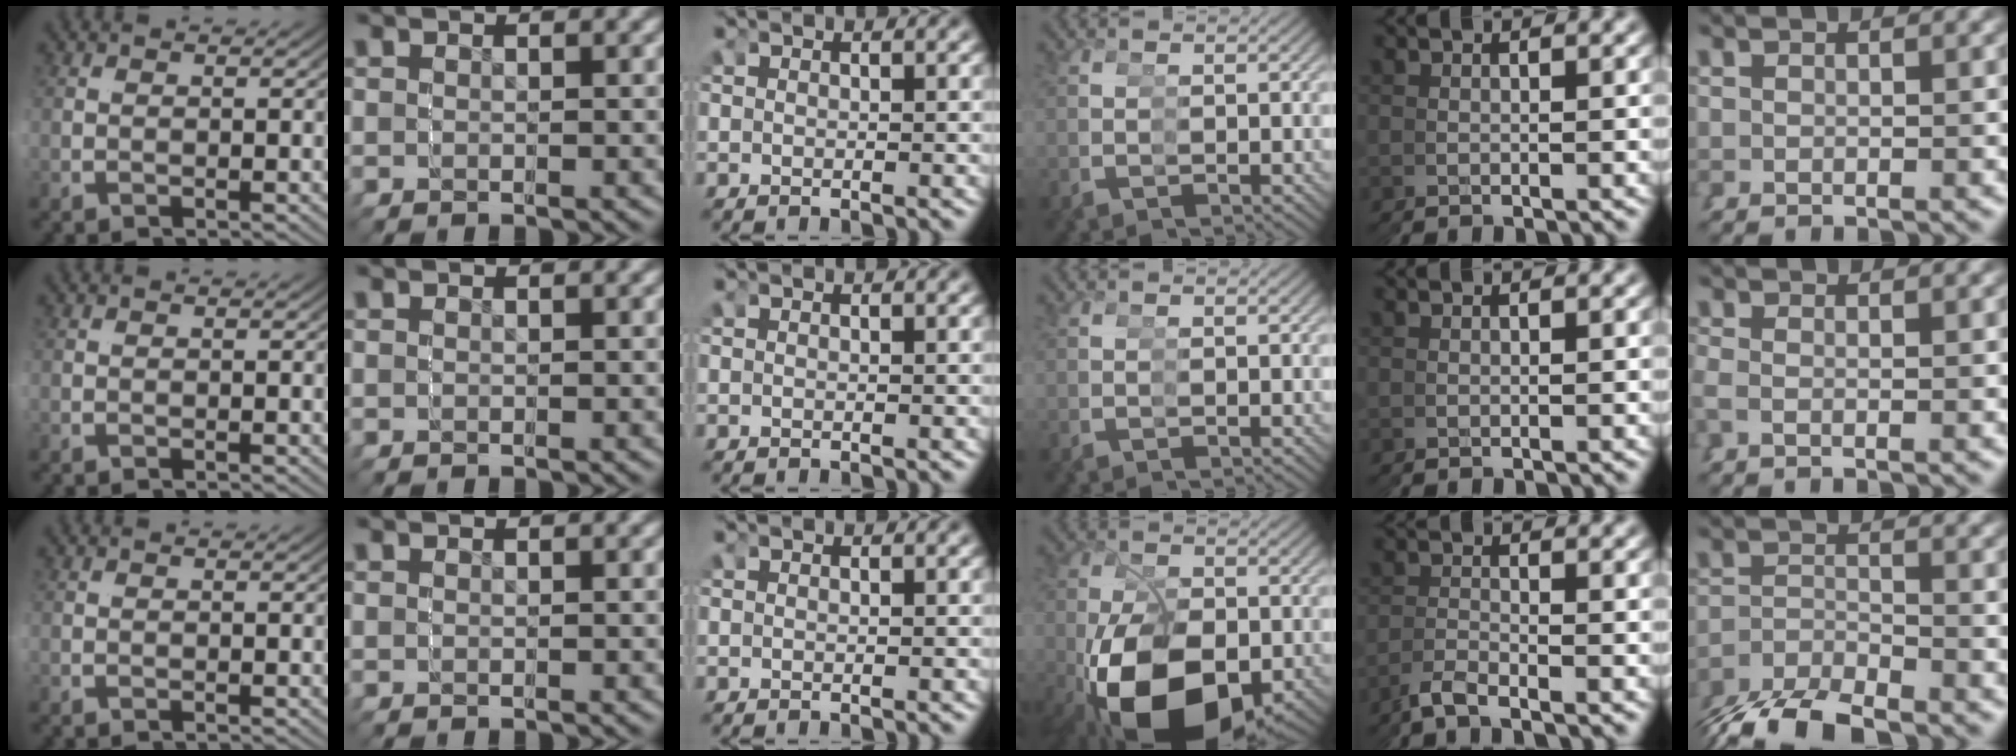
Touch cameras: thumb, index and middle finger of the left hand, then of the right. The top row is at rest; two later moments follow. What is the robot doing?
{"motion": "grasp_and_lifting", "object": "markers"}